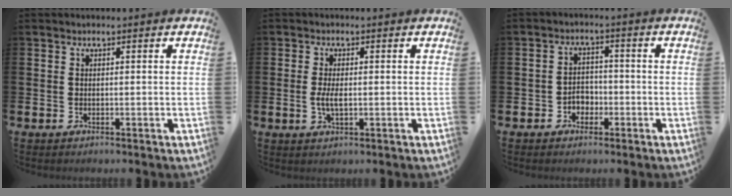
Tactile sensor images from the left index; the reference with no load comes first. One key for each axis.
{"total": 2.8, "fx": -0.1, "fy": 1.2, "fz": 2.5, "tx": -0.044, "ty": 0.002, "tz": -0.005}
{"total": 2.8, "fx": -1.5, "fy": 2.2, "fz": 1.1, "tx": -0.021, "ty": 0.006, "tz": -0.035}